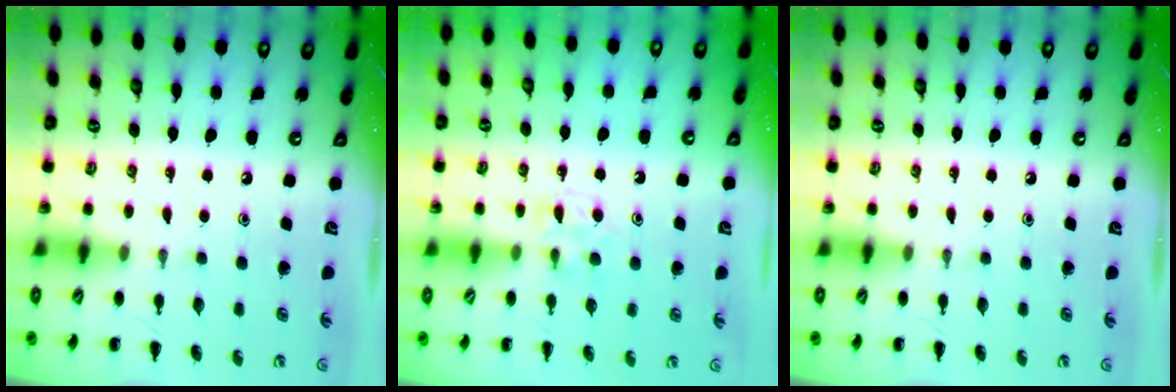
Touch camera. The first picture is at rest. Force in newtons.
{"total": 3.9, "press": 3.7, "slide": 1.3}
{"total": 0.0}